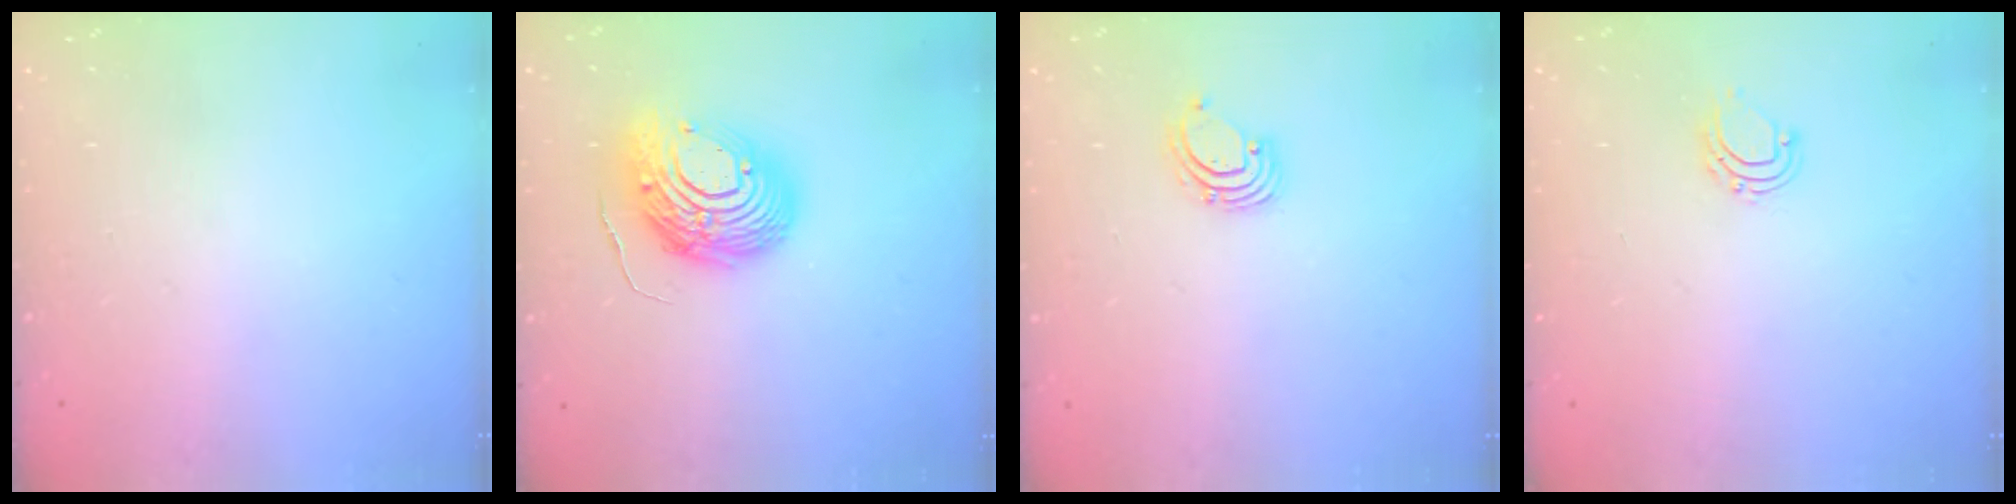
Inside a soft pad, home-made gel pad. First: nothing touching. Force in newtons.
{"total": 14.1, "press": 13.9, "slide": 2.6}
{"total": 2.3, "press": 2.3, "slide": 0.2}
{"total": 6.8, "press": 6.8, "slide": 0.5}